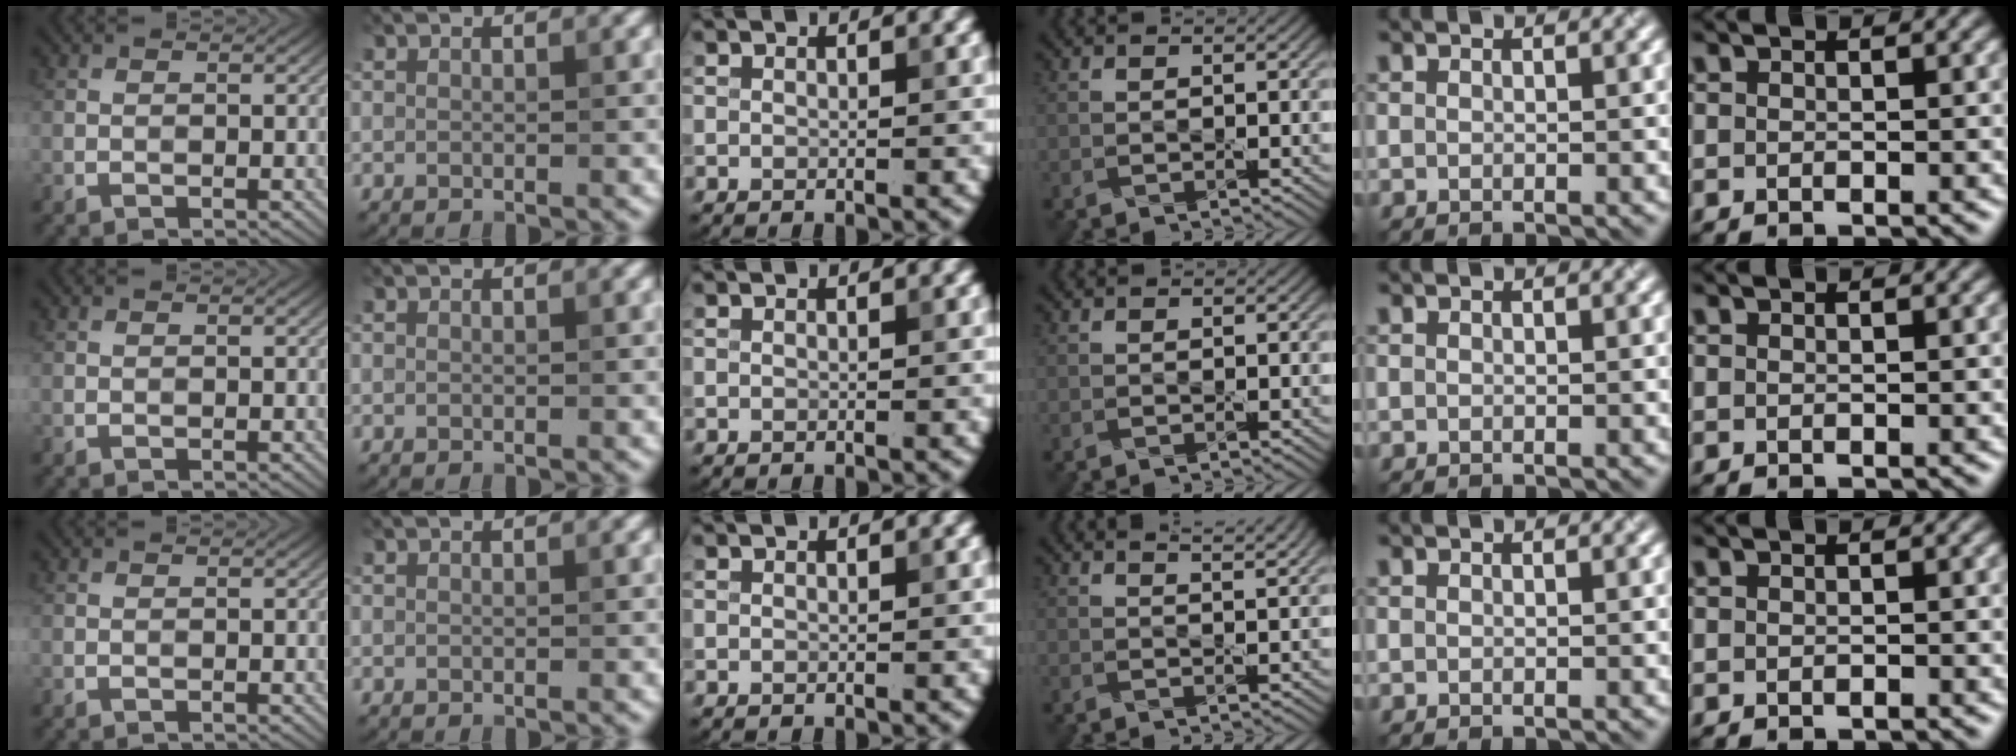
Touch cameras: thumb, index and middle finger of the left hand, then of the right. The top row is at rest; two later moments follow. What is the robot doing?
{"motion": "pour", "object": "sugar"}